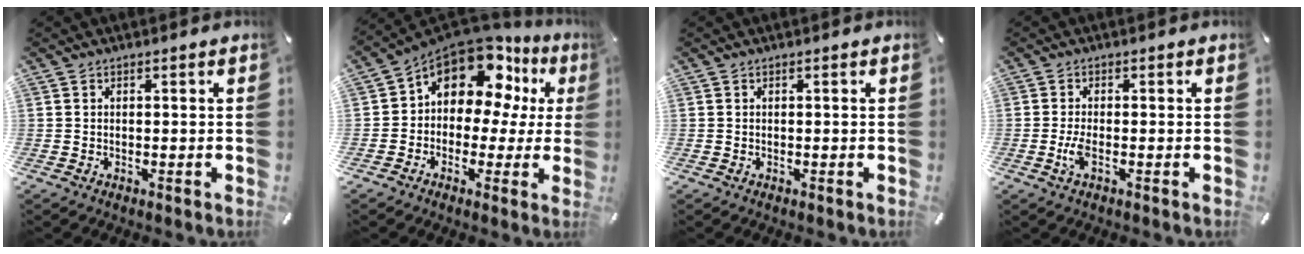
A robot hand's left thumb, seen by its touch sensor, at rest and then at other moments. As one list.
[{"total": 13.6, "force": [7.4, 8.5, 7.7], "torque": [-0.130, -0.057, 0.130]}, {"total": 0.0}, {"total": 3.1, "force": [-0.7, 1.1, 2.8], "torque": [-0.069, -0.006, -0.018]}]